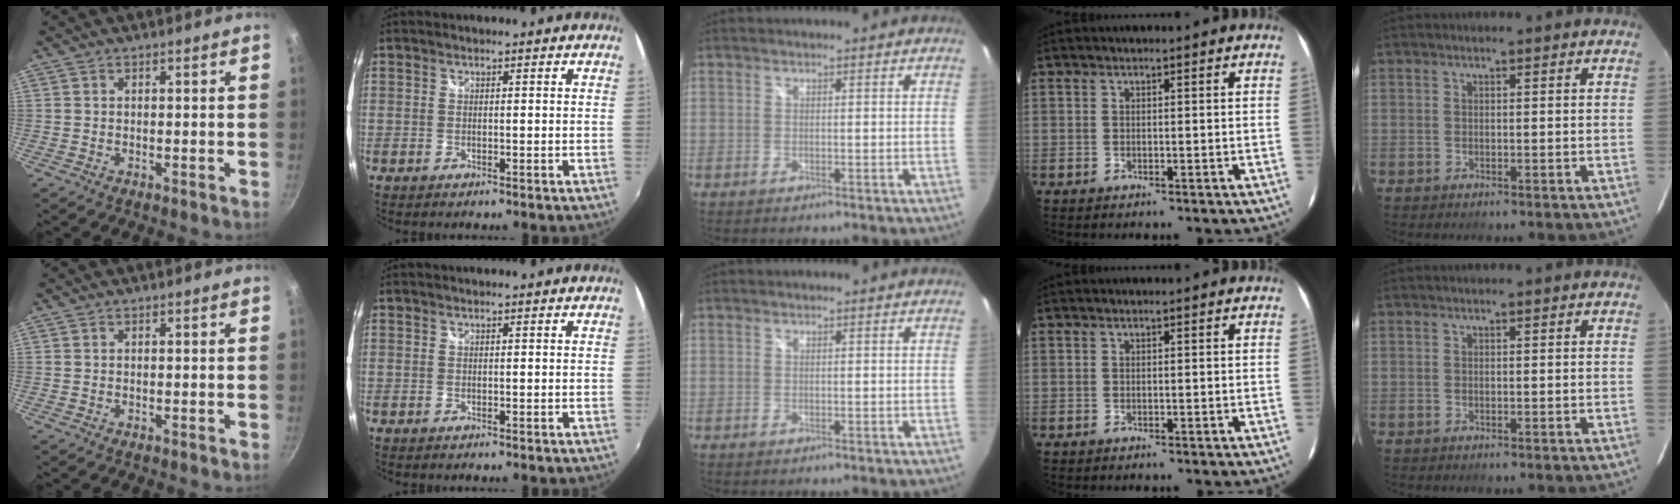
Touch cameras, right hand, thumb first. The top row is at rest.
{}